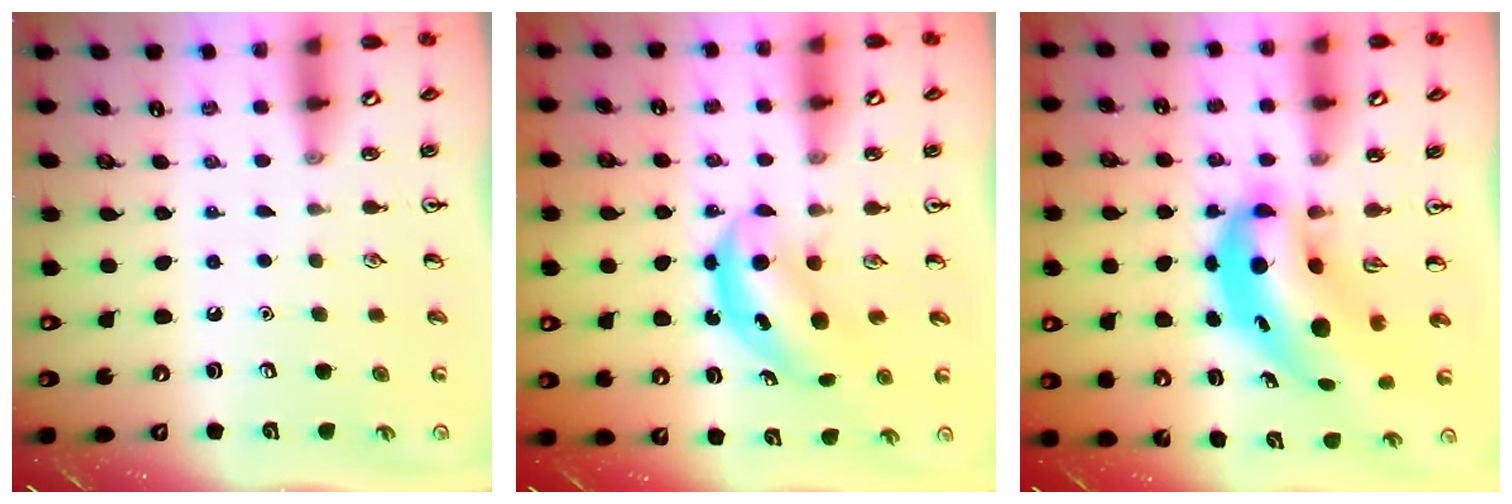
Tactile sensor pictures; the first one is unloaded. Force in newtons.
{"total": 5.5, "press": 5.4, "slide": 0.9}
{"total": 9.0, "press": 8.7, "slide": 2.3}